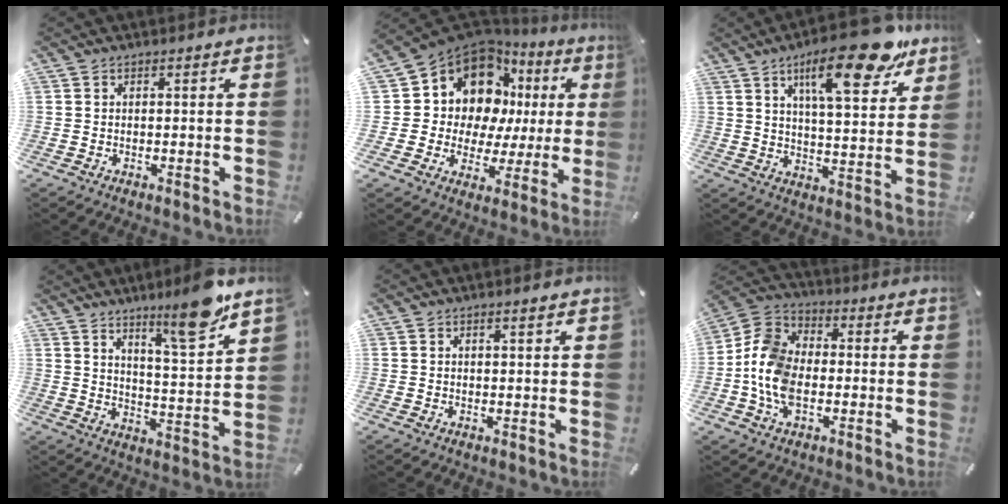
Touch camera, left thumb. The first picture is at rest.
{"total": 13.1, "force": [6.9, 9.9, 5.1], "torque": [-0.101, -0.071, 0.129]}
{"total": 20.0, "force": [12.2, 6.7, 14.4], "torque": [-0.214, -0.056, 0.188]}
{"total": 12.4, "force": [10.0, 1.5, 7.2], "torque": [-0.103, -0.076, 0.165]}
{"total": 1.1, "force": [0.7, 0.1, 0.8], "torque": [-0.015, 0.000, 0.011]}
{"total": 11.2, "force": [-2.8, 7.9, 7.4], "torque": [-0.170, 0.017, -0.052]}